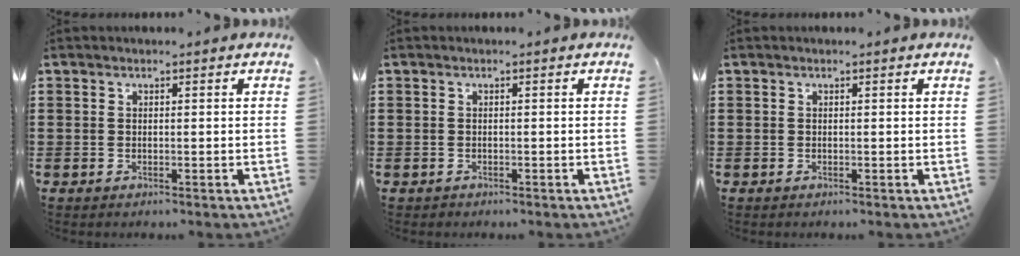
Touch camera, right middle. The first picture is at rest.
{"total": 0.0}
{"total": 0.0}